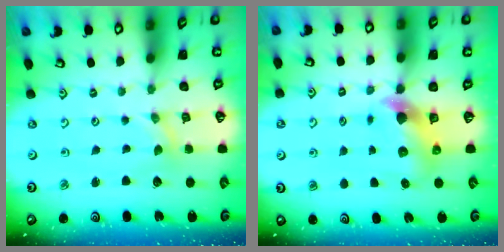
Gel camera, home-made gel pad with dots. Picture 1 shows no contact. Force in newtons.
{"total": 5.9, "press": 5.9, "slide": 0.5}